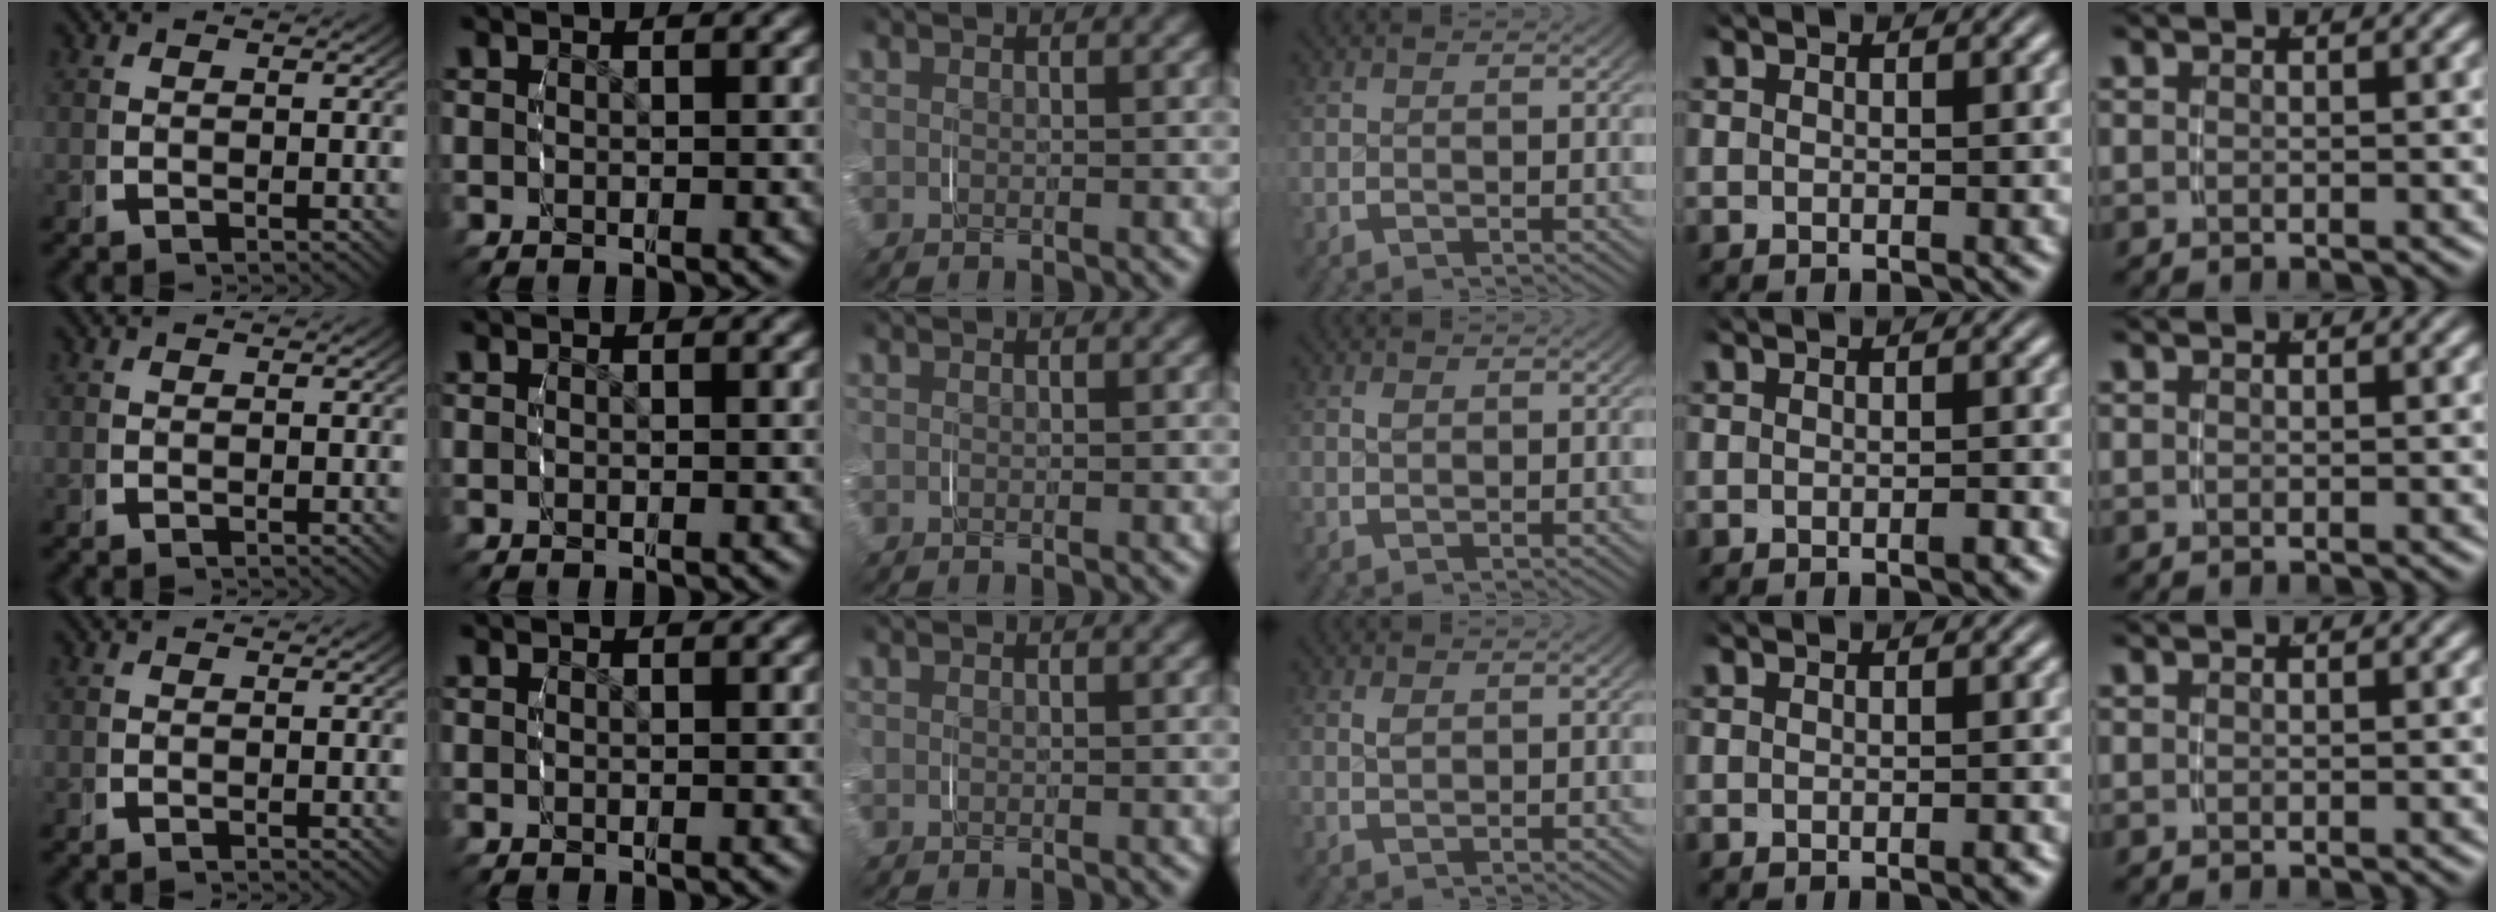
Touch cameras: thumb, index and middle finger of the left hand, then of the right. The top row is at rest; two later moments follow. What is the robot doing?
{"motion": "grasp_and_lifting", "object": "lipstick"}